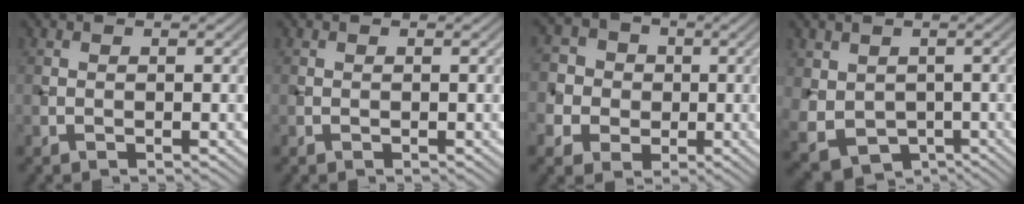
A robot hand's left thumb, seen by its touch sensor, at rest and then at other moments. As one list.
[{"total": 0.0}, {"total": 6.4, "force": [-0.6, 6.0, 1.9], "torque": [-0.056, 0.004, -0.029]}, {"total": 5.7, "force": [0.3, 5.1, 2.6], "torque": [-0.085, -0.033, 0.016]}]